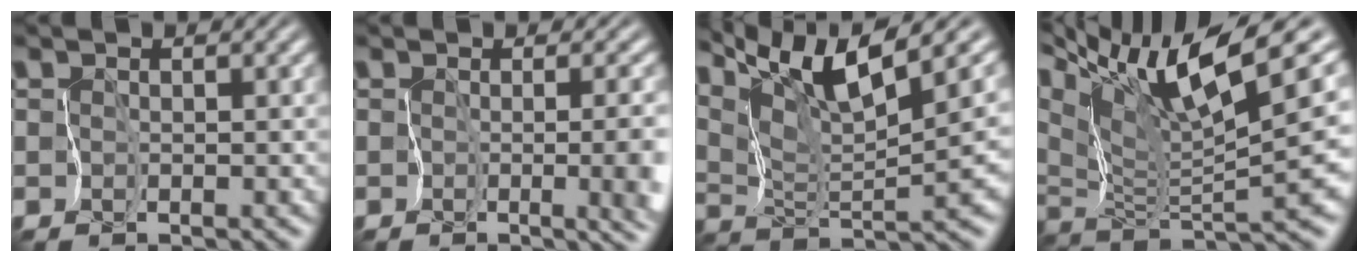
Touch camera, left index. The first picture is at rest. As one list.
[{"total": 5.2, "force": [-1.1, 1.9, 4.7], "torque": [-0.047, -0.022, 0.001]}, {"total": 8.1, "force": [6.0, 0.3, 5.5], "torque": [-0.106, 0.018, 0.116]}, {"total": 12.0, "force": [7.2, 1.0, 9.5], "torque": [-0.162, 0.022, 0.136]}]